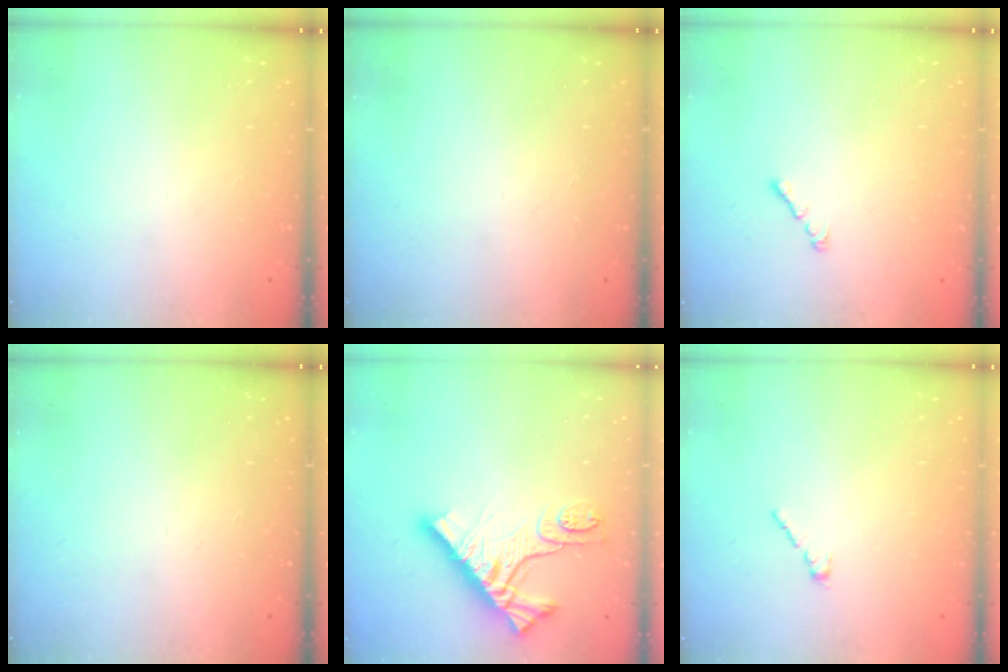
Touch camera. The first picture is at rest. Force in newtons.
{"total": 0.0}
{"total": 1.0, "press": 0.9, "slide": 0.5}
{"total": 0.0}
{"total": 11.4, "press": 11.3, "slide": 1.3}
{"total": 1.7, "press": 1.7, "slide": 0.5}